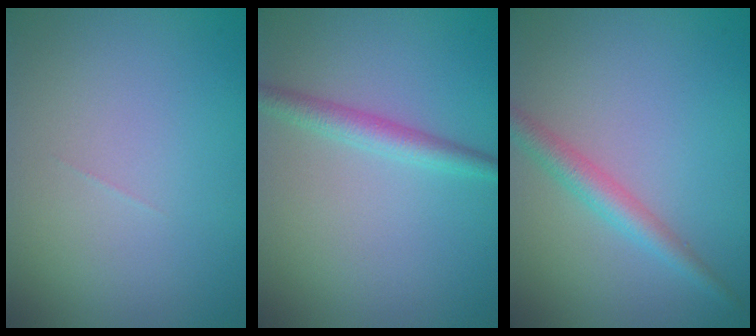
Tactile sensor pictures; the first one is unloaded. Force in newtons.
{"total": 2.3, "press": 2.3, "slide": 0.0}
{"total": 2.6, "press": 2.6, "slide": 0.0}